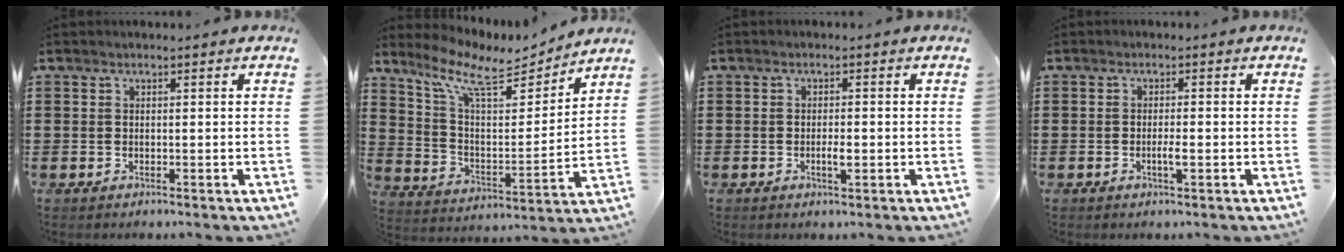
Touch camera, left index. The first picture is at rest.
{"total": 10.0, "force": [7.8, 3.0, 5.4], "torque": [-0.140, -0.040, 0.135]}
{"total": 2.0, "force": [-0.5, 0.6, 1.9], "torque": [-0.035, 0.001, -0.008]}
{"total": 2.1, "force": [-0.6, 0.3, 2.0], "torque": [-0.036, 0.000, -0.012]}